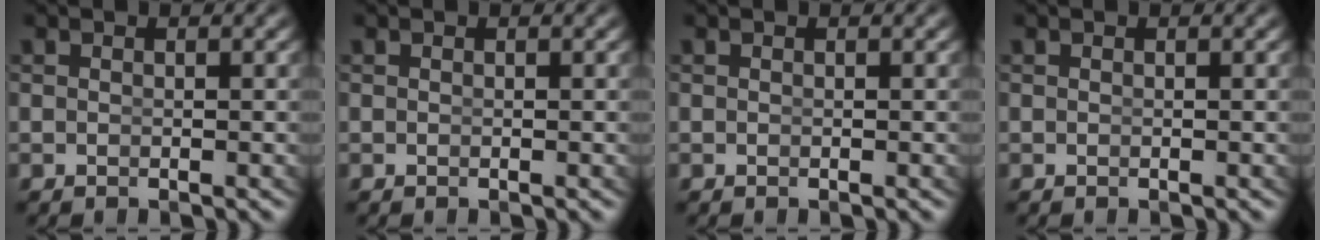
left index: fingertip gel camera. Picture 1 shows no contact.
{"total": 0.0}
{"total": 0.0}
{"total": 0.0}